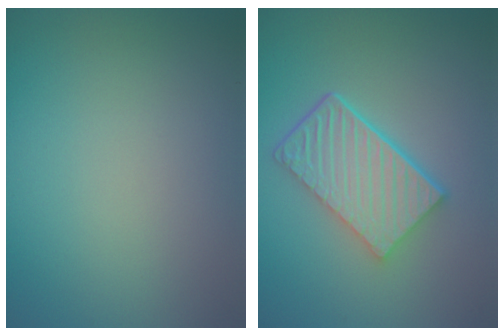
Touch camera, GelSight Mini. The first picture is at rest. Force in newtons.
{"total": 6.1, "press": 4.3, "slide": 4.2}